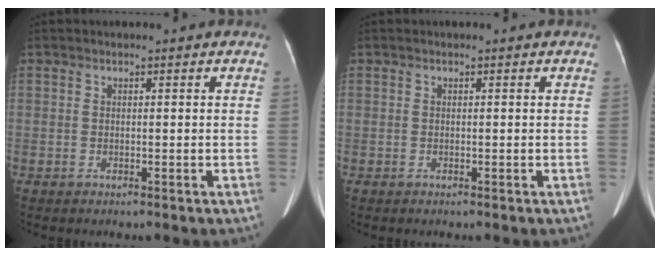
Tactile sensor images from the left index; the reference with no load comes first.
{"total": 0.0}